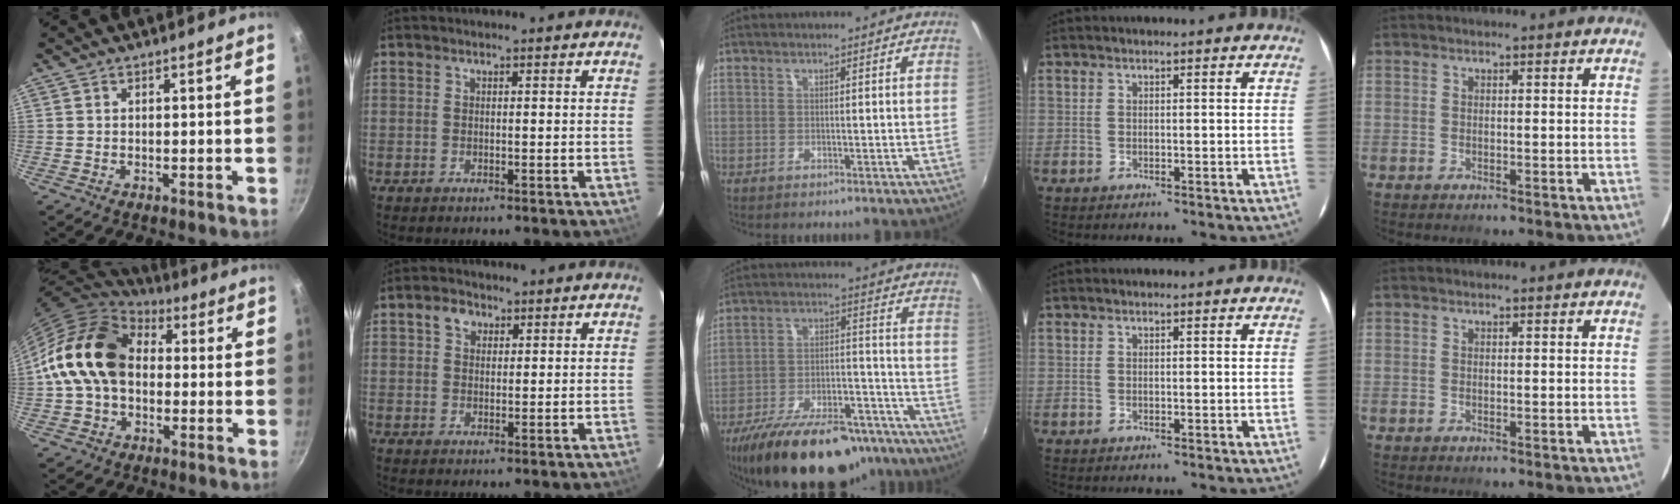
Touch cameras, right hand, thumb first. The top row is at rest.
{"thumb": {"total": 17.2, "force": [0.9, 12.6, 11.7], "torque": [-0.188, 0.035, 0.006]}, "index": {"total": 3.2, "force": [1.4, 2.5, 1.3], "torque": [-0.016, 0.012, 0.025]}, "middle": {"total": 26.1, "force": [-20.7, 9.7, 12.6], "torque": [-0.229, -0.004, -0.293]}}